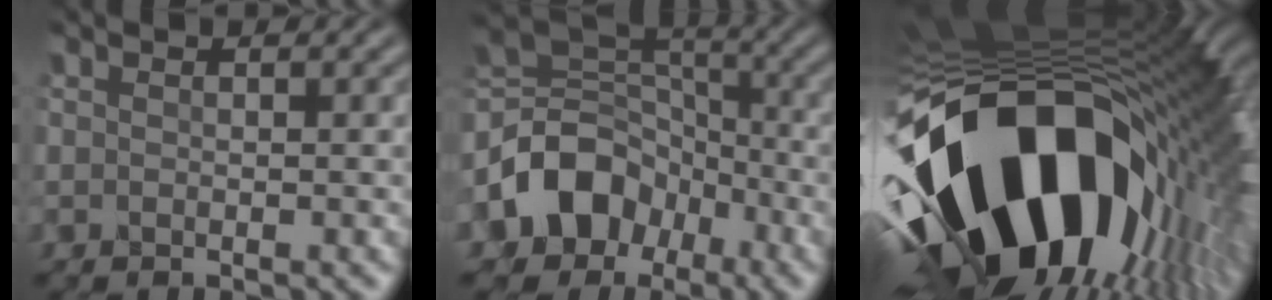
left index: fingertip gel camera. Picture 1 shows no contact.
{"total": 8.3, "force": [-3.4, 6.2, 4.4], "torque": [-0.076, 0.013, -0.068]}
{"total": 19.8, "force": [-4.9, 11.5, 15.3], "torque": [-0.278, -0.027, -0.088]}